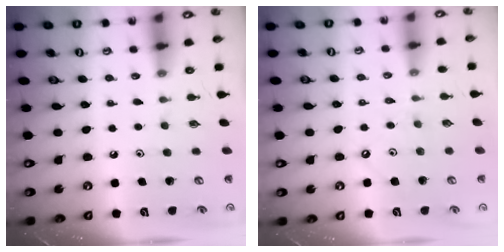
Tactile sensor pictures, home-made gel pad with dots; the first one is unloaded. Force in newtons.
{"total": 1.8, "press": 1.8, "slide": 0.3}